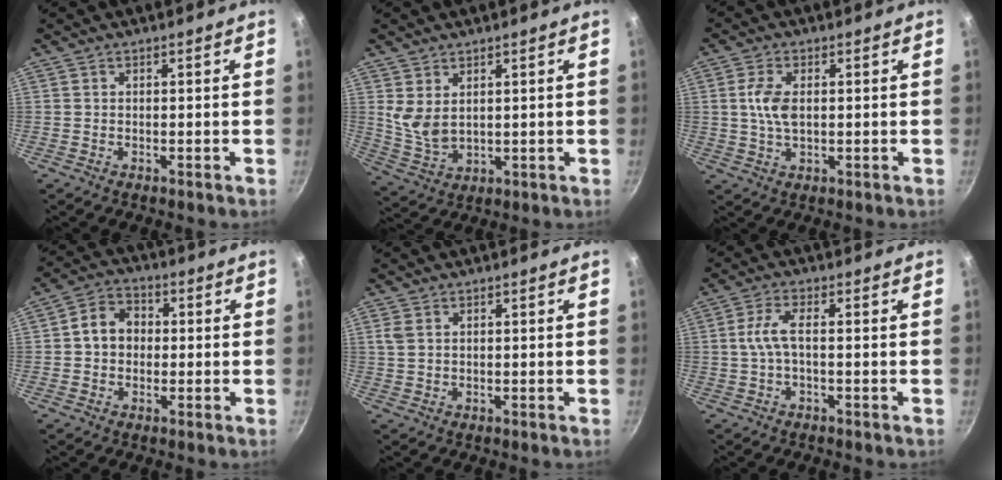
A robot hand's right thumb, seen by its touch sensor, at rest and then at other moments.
{"total": 5.8, "force": [2.4, 3.4, 4.0], "torque": [-0.070, -0.028, 0.059]}
{"total": 5.7, "force": [0.7, 3.0, 4.7], "torque": [-0.092, 0.003, 0.013]}
{"total": 7.1, "force": [0.2, 5.8, 4.0], "torque": [-0.041, 0.018, -0.009]}
{"total": 2.5, "force": [1.0, 1.7, 1.6], "torque": [-0.033, 0.002, 0.022]}
{"total": 4.4, "force": [-0.5, 1.3, 4.1], "torque": [-0.100, 0.015, -0.013]}